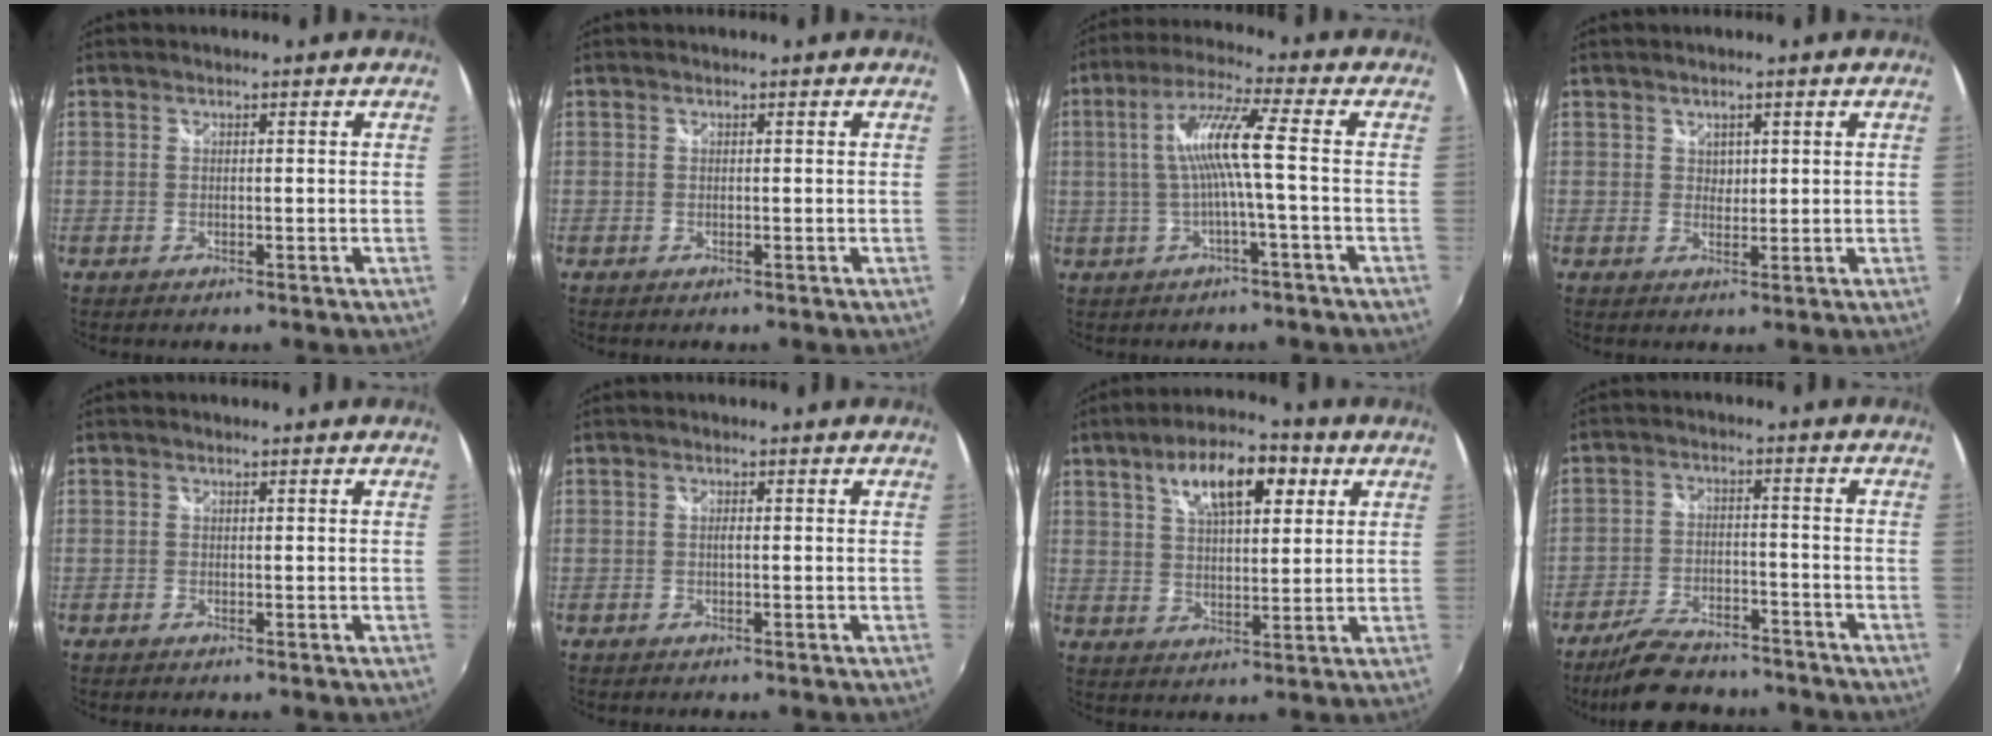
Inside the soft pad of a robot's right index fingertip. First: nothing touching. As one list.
[{"total": 0.0}, {"total": 8.7, "force": [-0.7, -0.7, 8.6], "torque": [-0.168, 0.007, -0.007]}, {"total": 1.8, "force": [0.8, 1.5, 0.5], "torque": [-0.001, 0.004, 0.015]}, {"total": 0.0}, {"total": 0.7, "force": [-0.1, 0.2, 0.7], "torque": [-0.013, 0.003, -0.003]}, {"total": 12.3, "force": [5.6, 5.2, 9.7], "torque": [-0.161, 0.029, 0.091]}, {"total": 13.4, "force": [-11.2, 4.5, 5.8], "torque": [-0.131, -0.009, -0.174]}]